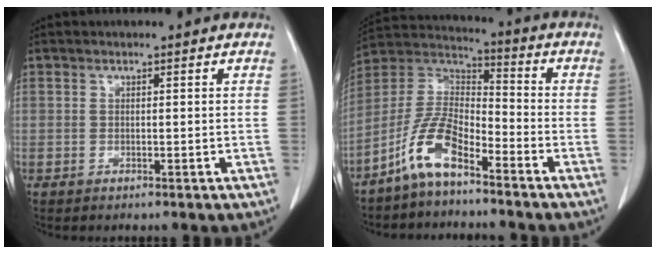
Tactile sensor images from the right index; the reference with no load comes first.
{"total": 9.5, "force": [-6.4, 2.8, 6.5], "torque": [-0.148, 0.014, -0.129]}